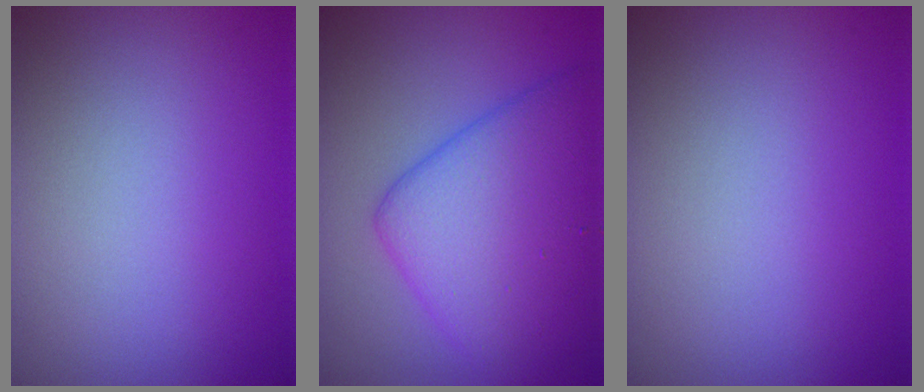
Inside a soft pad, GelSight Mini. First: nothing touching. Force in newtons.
{"total": 7.8, "press": 7.8, "slide": 0.3}
{"total": 0.0}